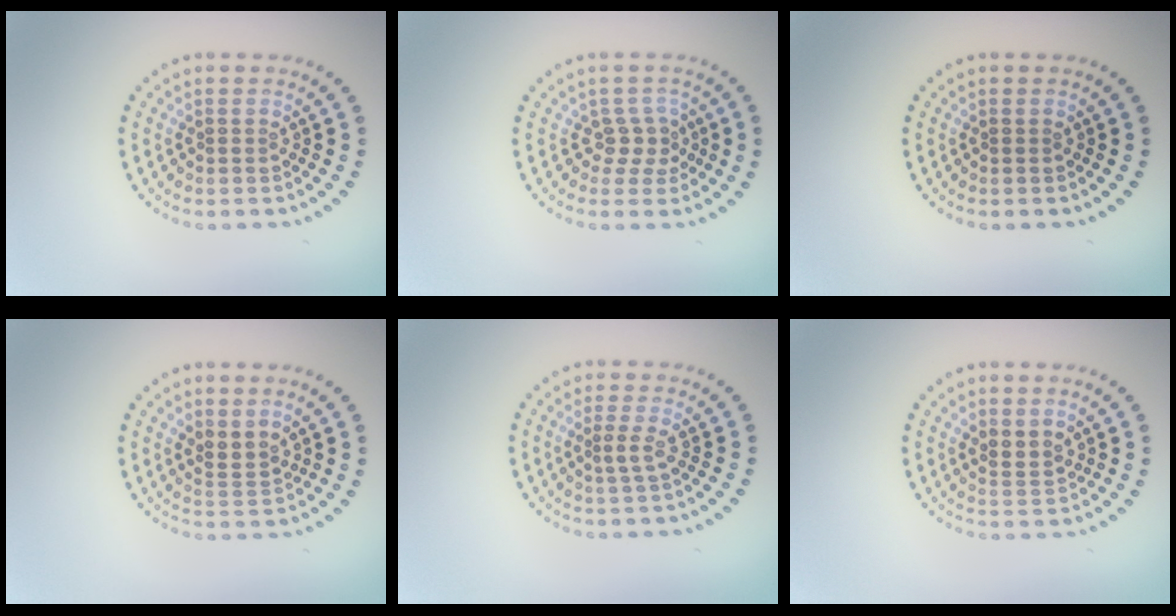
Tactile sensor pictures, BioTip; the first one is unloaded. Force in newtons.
{"total": 2.0, "press": 1.6, "slide": 1.3}
{"total": 0.0}
{"total": 2.0, "press": 1.4, "slide": 1.4}
{"total": 1.1, "press": 0.8, "slide": 0.8}
{"total": 1.8, "press": 1.3, "slide": 1.2}